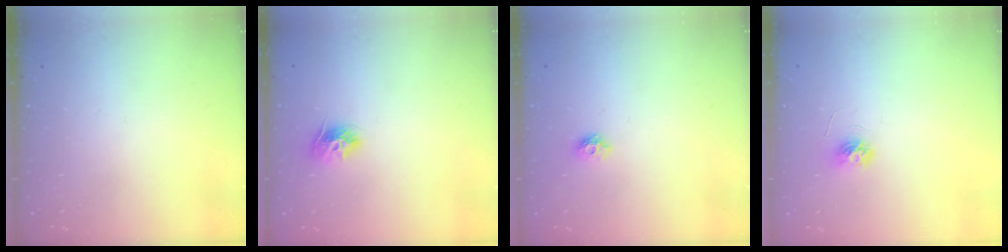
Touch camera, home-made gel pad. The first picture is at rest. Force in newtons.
{"total": 9.6, "press": 9.6, "slide": 0.7}
{"total": 5.6, "press": 5.6, "slide": 0.9}
{"total": 3.7, "press": 3.7, "slide": 0.3}